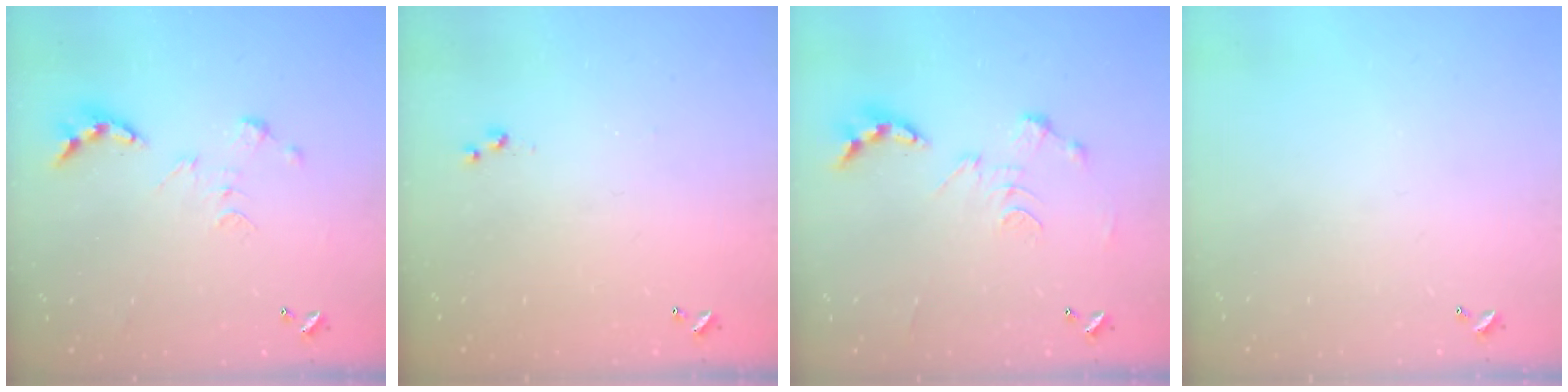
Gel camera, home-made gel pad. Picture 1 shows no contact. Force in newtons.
{"total": 3.0, "press": 3.0, "slide": 0.4}
{"total": 0.0}
{"total": 0.0}